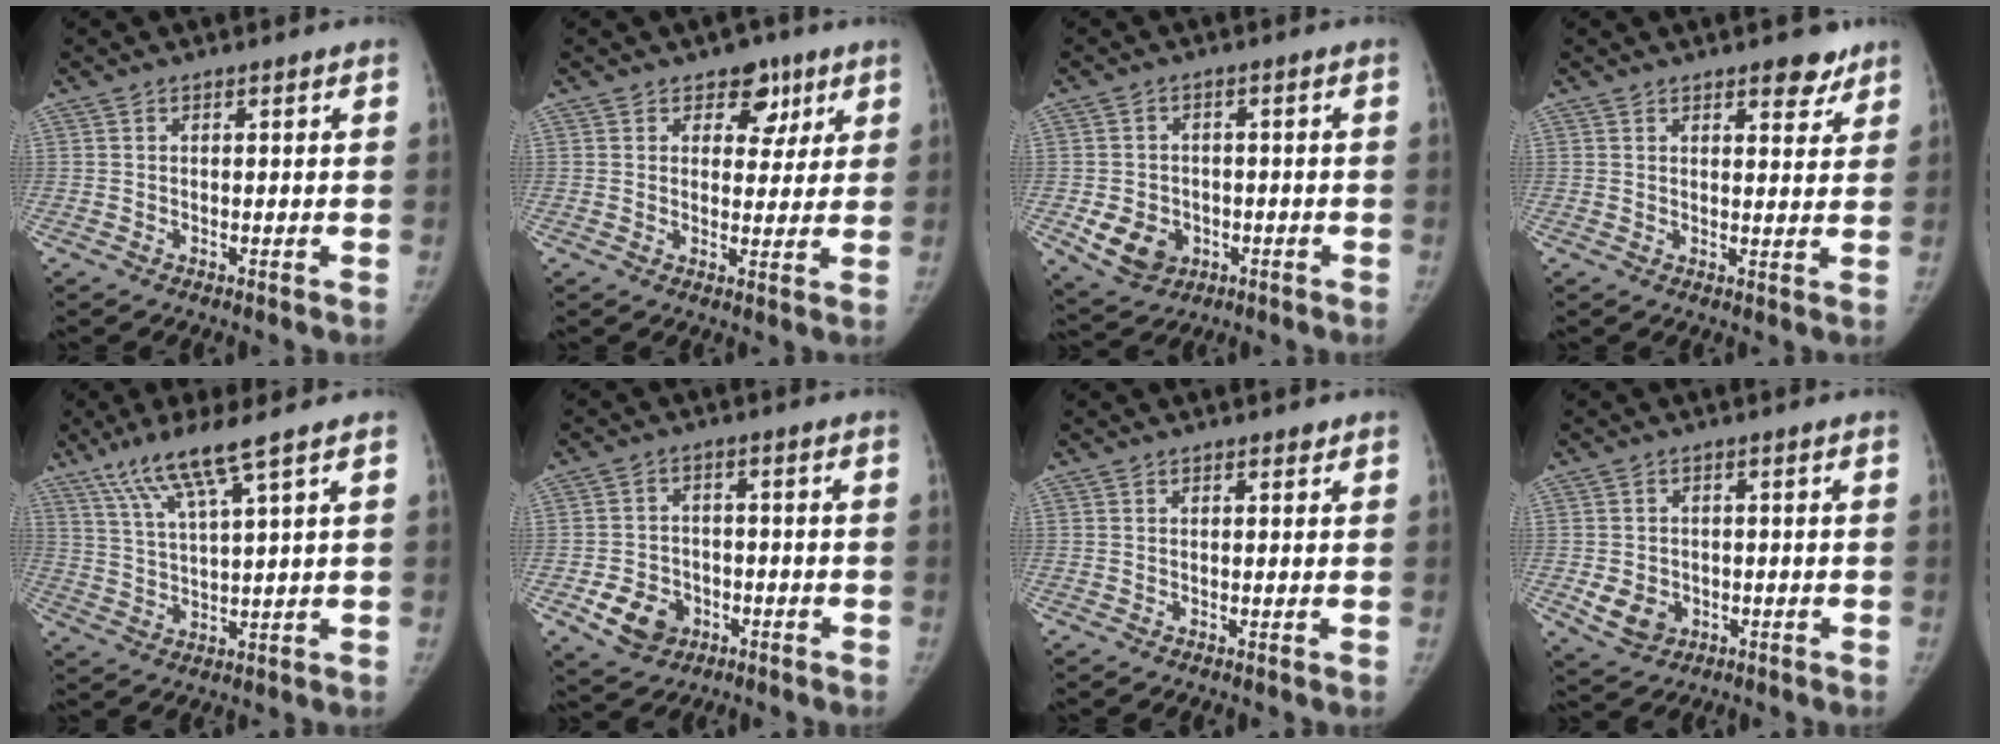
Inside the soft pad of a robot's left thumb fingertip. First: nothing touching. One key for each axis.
{"total": 6.3, "fx": 3.4, "fy": 4.4, "fz": 2.9, "tx": 0.001, "ty": -0.013, "tz": 0.044}
{"total": 7.7, "fx": -2.4, "fy": 6.3, "fz": 3.8, "tx": -0.048, "ty": 0.009, "tz": -0.026}
{"total": 5.2, "fx": 3.6, "fy": 2.3, "fz": 2.9, "tx": -0.012, "ty": -0.020, "tz": 0.046}
{"total": 9.2, "fx": 5.9, "fy": 0.2, "fz": 7.0, "tx": -0.143, "ty": -0.022, "tz": 0.123}
{"total": 7.7, "fx": -3.1, "fy": 6.2, "fz": 3.4, "tx": -0.039, "ty": 0.018, "tz": -0.045}
{"total": 0.9, "fx": 0.7, "fy": 0.4, "fz": 0.4, "tx": -0.002, "ty": -0.004, "tz": 0.008}
{"total": 5.7, "fx": -1.4, "fy": 4.7, "fz": 2.9, "tx": -0.038, "ty": 0.003, "tz": -0.011}